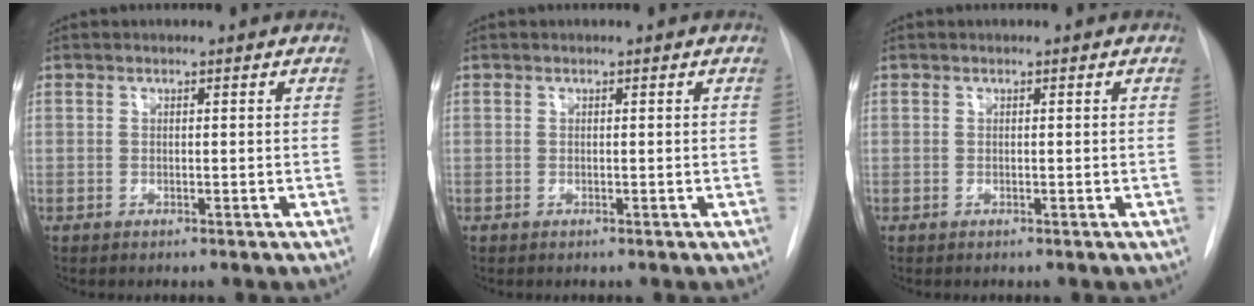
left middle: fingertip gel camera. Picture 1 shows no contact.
{"total": 0.0}
{"total": 0.0}